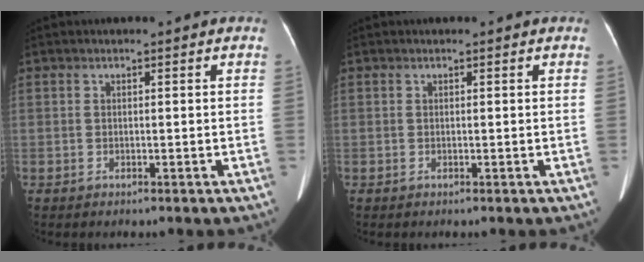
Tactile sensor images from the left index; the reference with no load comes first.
{"total": 0.0}